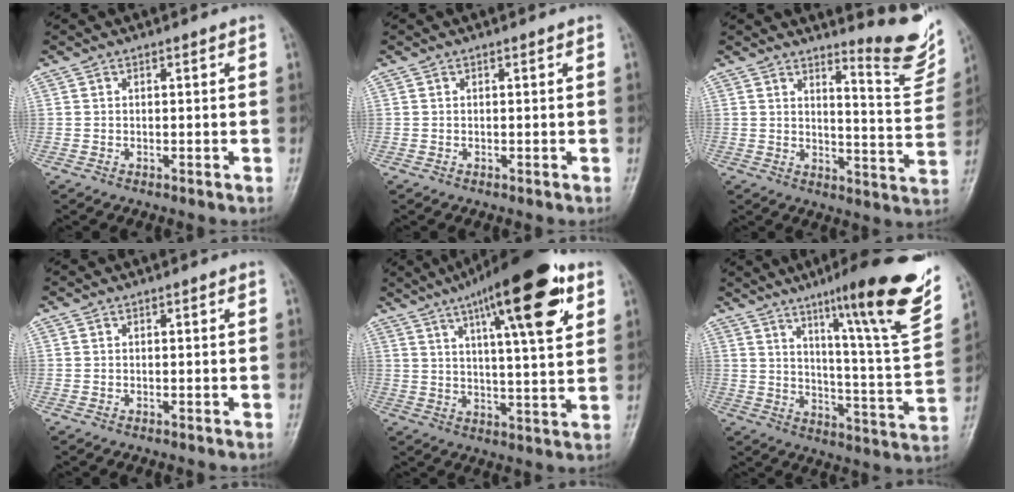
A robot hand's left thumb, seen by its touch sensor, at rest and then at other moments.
{"total": 0.0}
{"total": 11.0, "force": [8.9, 1.8, 6.2], "torque": [-0.058, -0.087, 0.112]}
{"total": 0.0}
{"total": 19.8, "force": [9.8, 4.8, 16.5], "torque": [-0.229, -0.019, 0.145]}
{"total": 22.9, "force": [13.9, 2.4, 18.1], "torque": [-0.233, -0.063, 0.204]}